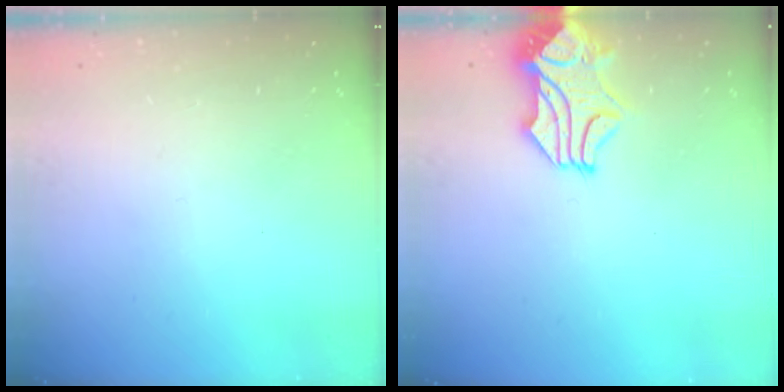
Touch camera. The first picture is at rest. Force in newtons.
{"total": 1.0, "press": 0.3, "slide": 0.9}